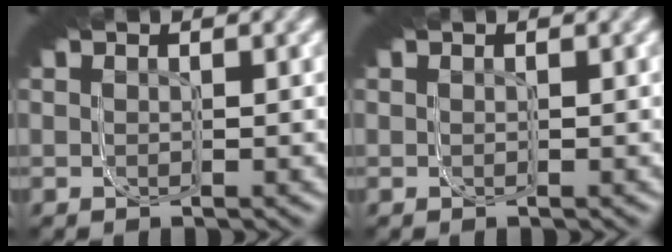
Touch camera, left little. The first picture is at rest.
{"total": 0.0}